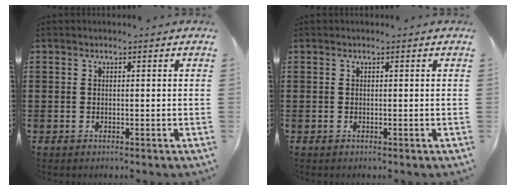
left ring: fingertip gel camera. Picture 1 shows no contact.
{"total": 0.0}